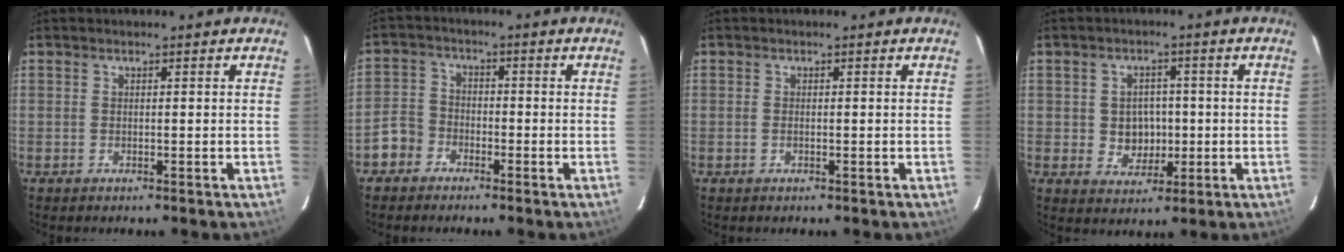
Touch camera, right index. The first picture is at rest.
{"total": 4.4, "force": [-2.5, 3.5, 0.9], "torque": [-0.023, 0.015, -0.054]}
{"total": 0.6, "force": [-0.1, 0.3, 0.5], "torque": [-0.011, 0.000, -0.003]}
{"total": 5.7, "force": [-0.4, 5.1, 2.5], "torque": [-0.051, 0.010, 0.007]}